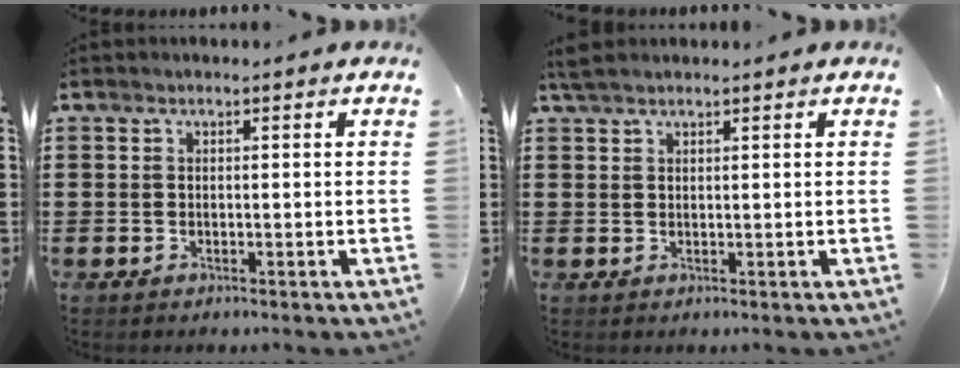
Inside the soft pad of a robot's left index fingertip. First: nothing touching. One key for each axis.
{"total": 1.7, "fx": 1.4, "fy": 0.3, "fz": 0.8, "tx": -0.018, "ty": 0.002, "tz": 0.028}